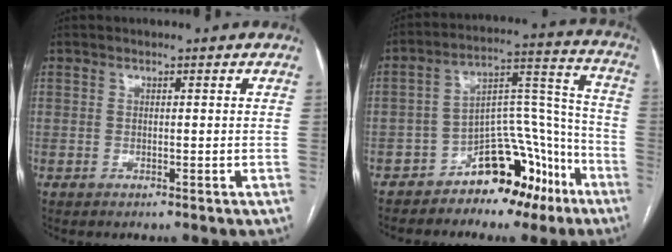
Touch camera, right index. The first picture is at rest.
{"total": 13.1, "force": [-8.5, 6.4, 7.5], "torque": [-0.101, 0.061, -0.128]}